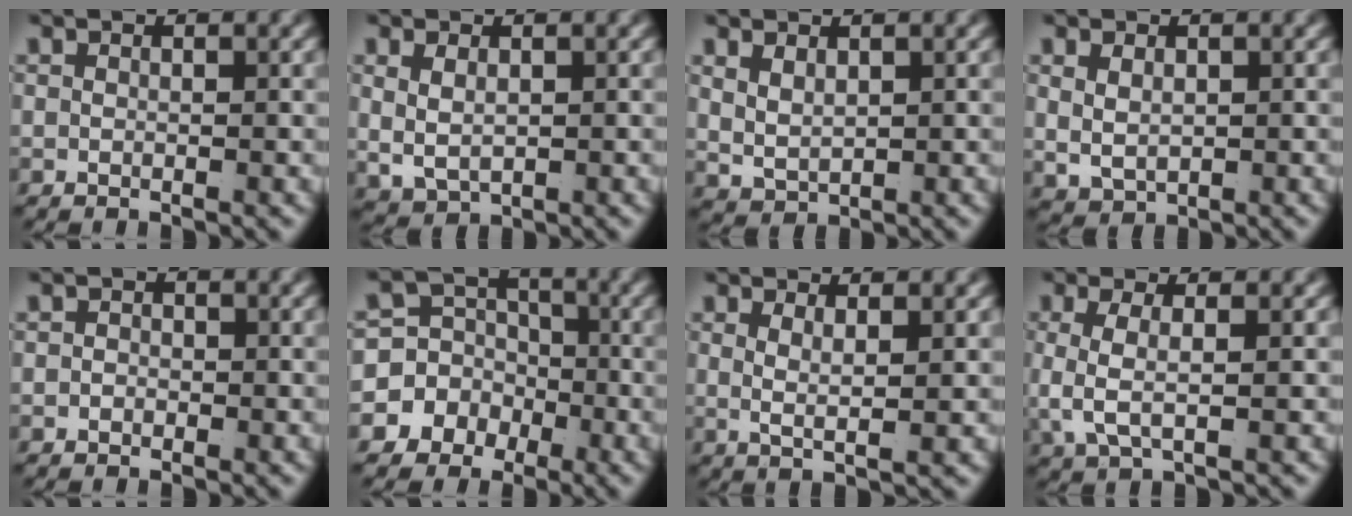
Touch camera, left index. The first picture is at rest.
{"total": 3.6, "force": [0.4, 2.9, 2.1], "torque": [-0.056, -0.018, 0.022]}
{"total": 2.6, "force": [0.8, 2.0, 1.4], "torque": [-0.042, -0.015, 0.031]}
{"total": 2.7, "force": [0.5, 2.1, 1.6], "torque": [-0.041, -0.017, 0.026]}
{"total": 0.9, "force": [-0.6, 0.7, 0.0], "torque": [0.006, -0.008, -0.009]}
{"total": 11.3, "force": [-2.5, 10.4, 3.8], "torque": [-0.100, -0.042, -0.046]}
{"total": 2.5, "force": [0.8, 0.4, 2.3], "torque": [-0.045, -0.013, 0.023]}
{"total": 3.4, "force": [0.4, 1.4, 3.1], "torque": [-0.077, -0.011, 0.020]}